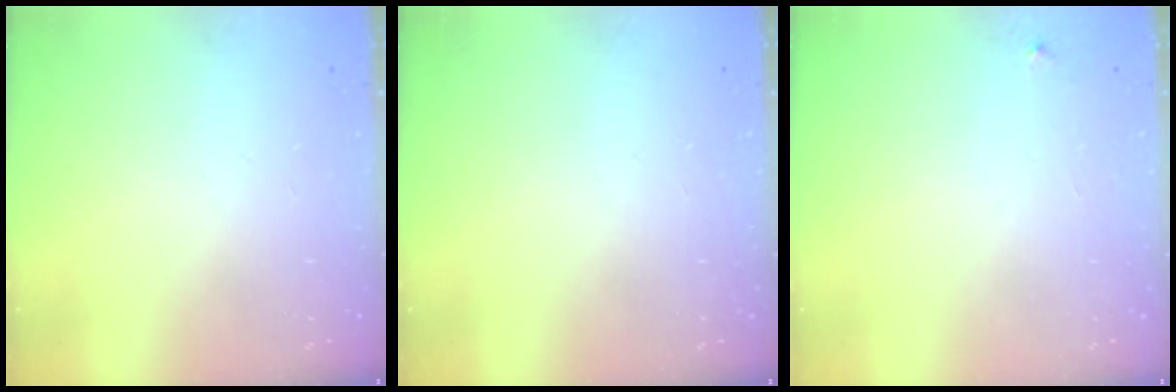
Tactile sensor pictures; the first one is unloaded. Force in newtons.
{"total": 0.0}
{"total": 2.3, "press": 2.3, "slide": 0.2}